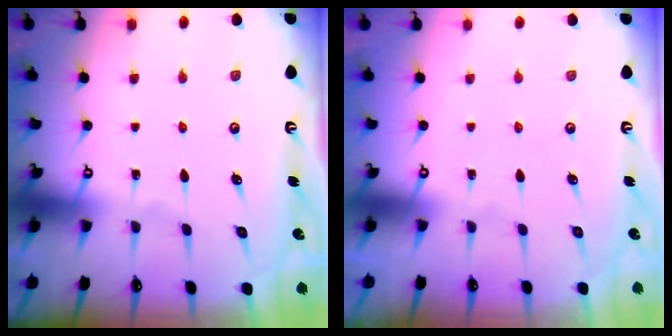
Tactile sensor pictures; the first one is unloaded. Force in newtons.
{"total": 1.5, "press": 1.4, "slide": 0.6}